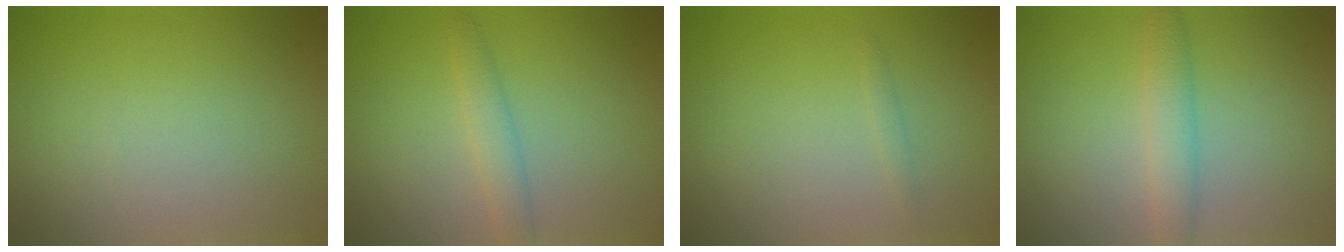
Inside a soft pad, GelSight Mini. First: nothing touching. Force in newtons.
{"total": 2.0, "press": 2.0, "slide": 0.0}
{"total": 0.5, "press": 0.5, "slide": 0.0}
{"total": 2.6, "press": 2.6, "slide": 0.1}